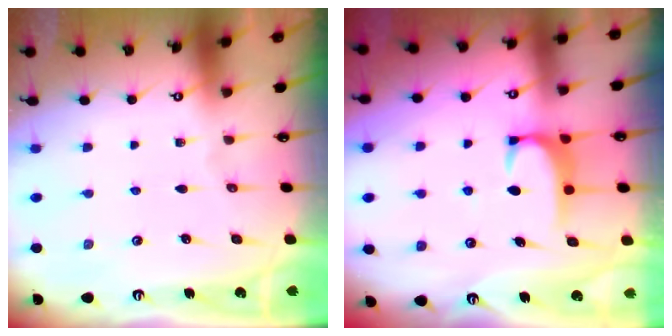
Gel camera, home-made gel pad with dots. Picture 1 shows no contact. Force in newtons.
{"total": 2.0, "press": 1.9, "slide": 0.6}